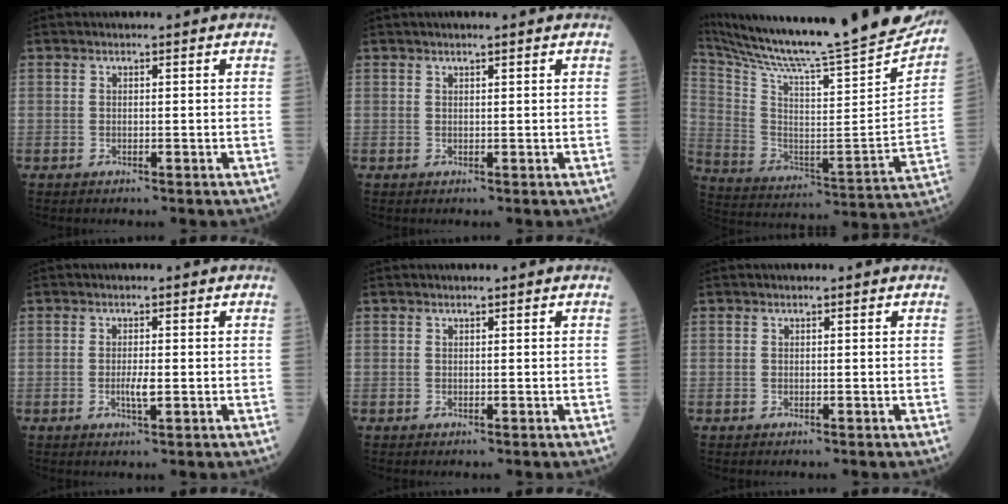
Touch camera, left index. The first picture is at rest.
{"total": 1.6, "force": [1.2, 0.0, 1.0], "torque": [-0.016, 0.013, 0.021]}
{"total": 32.9, "force": [29.7, 2.1, 13.9], "torque": [-0.257, -0.104, 0.421]}
{"total": 2.2, "force": [-0.4, 0.3, 2.2], "torque": [-0.046, -0.002, -0.005]}
{"total": 0.0}
{"total": 0.0}